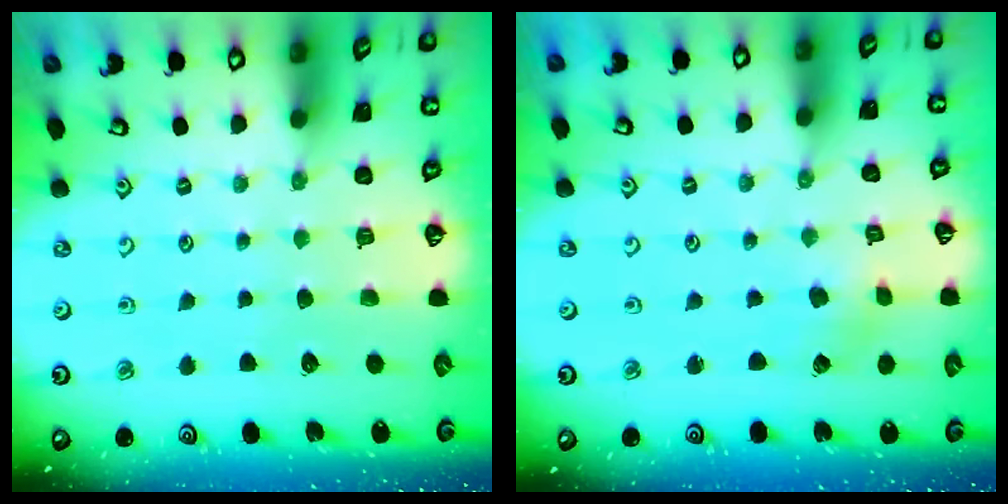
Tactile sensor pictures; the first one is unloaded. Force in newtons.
{"total": 1.2, "press": 1.1, "slide": 0.2}